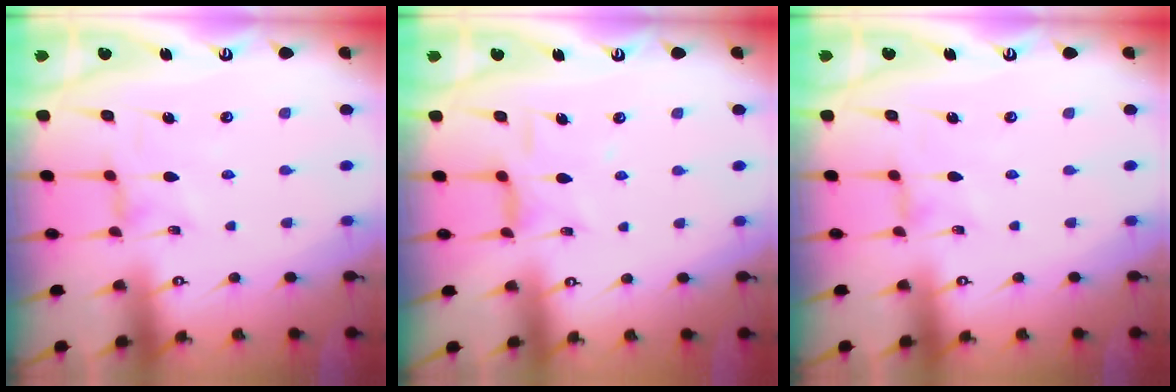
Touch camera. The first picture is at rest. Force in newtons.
{"total": 7.0, "press": 7.0, "slide": 0.6}
{"total": 0.0}